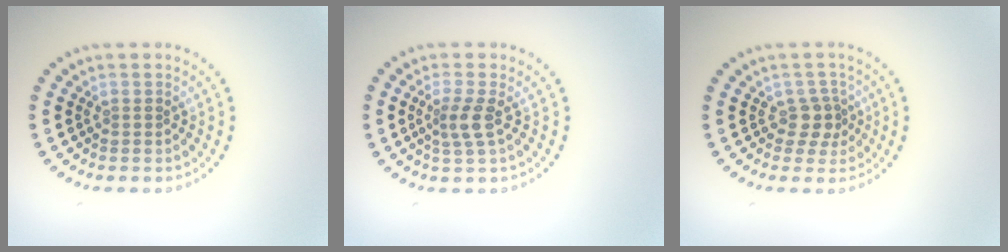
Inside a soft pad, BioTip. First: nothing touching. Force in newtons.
{"total": 2.1, "press": 1.6, "slide": 1.3}
{"total": 2.1, "press": 1.6, "slide": 1.3}